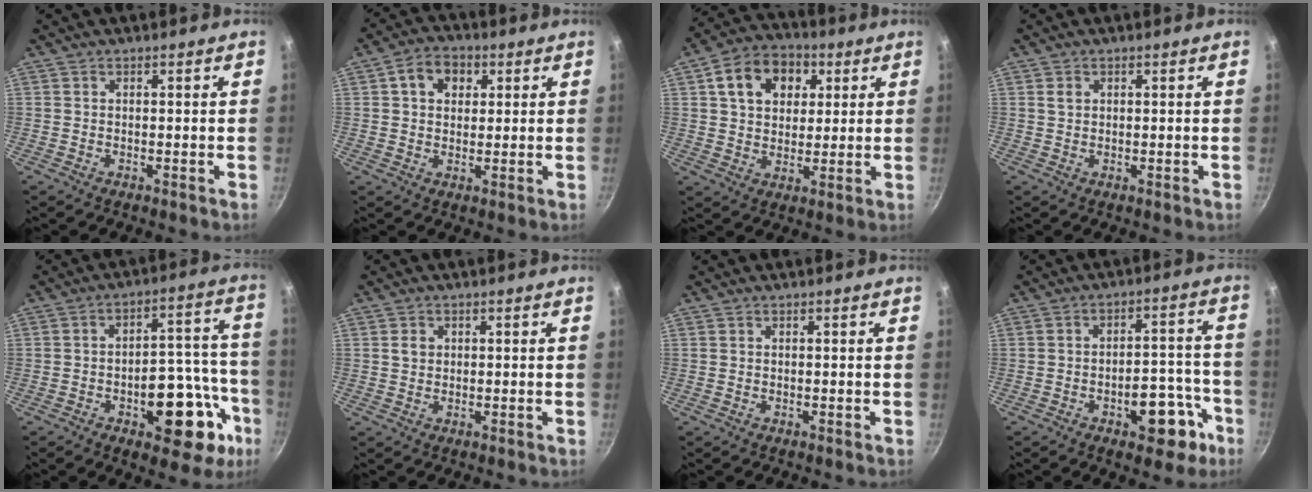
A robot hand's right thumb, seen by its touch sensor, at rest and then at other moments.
{"total": 7.3, "force": [2.4, 5.5, 4.1], "torque": [-0.046, 0.005, 0.030]}
{"total": 12.9, "force": [4.4, 9.5, 7.4], "torque": [-0.098, 0.008, 0.062]}
{"total": 1.4, "force": [0.5, 1.1, 0.7], "torque": [-0.011, 0.001, 0.009]}
{"total": 18.3, "force": [-7.5, 9.2, 14.0], "torque": [-0.124, 0.054, -0.098]}
{"total": 1.8, "force": [0.4, 1.6, 0.8], "torque": [-0.009, 0.003, 0.006]}
{"total": 0.0}
{"total": 11.7, "force": [-5.7, 5.9, 8.4], "torque": [-0.069, 0.050, -0.066]}